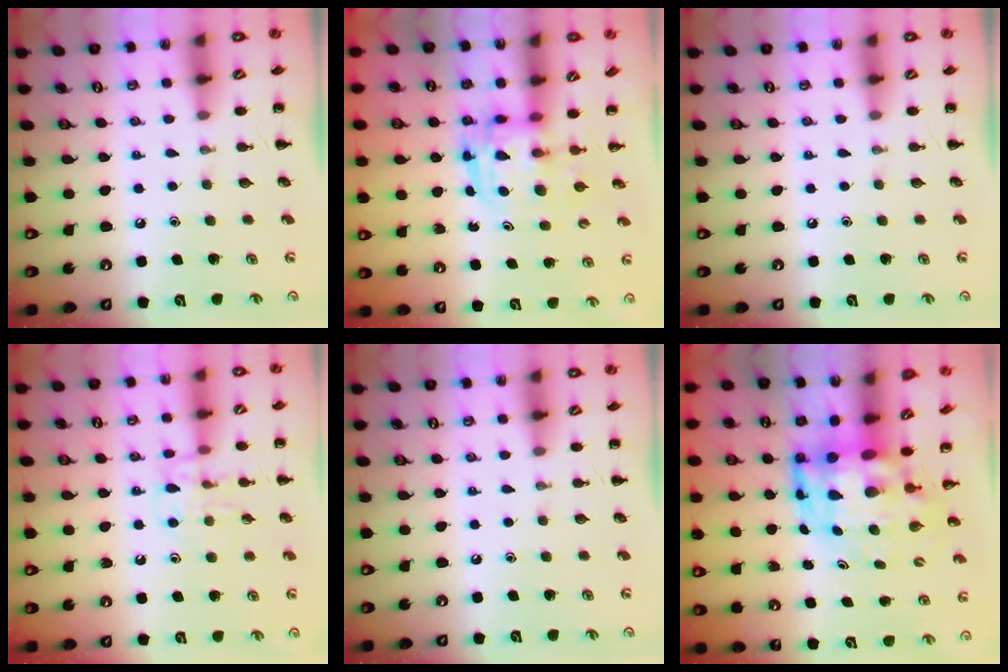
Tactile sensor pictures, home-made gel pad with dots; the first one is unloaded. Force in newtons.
{"total": 3.0, "press": 3.0, "slide": 0.3}
{"total": 0.0}
{"total": 10.3, "press": 10.3, "slide": 0.8}
{"total": 0.0}
{"total": 7.4, "press": 7.1, "slide": 2.2}